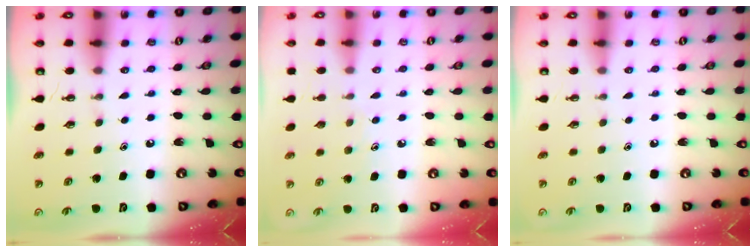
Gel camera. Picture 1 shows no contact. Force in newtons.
{"total": 6.1, "press": 6.1, "slide": 0.6}
{"total": 0.0}